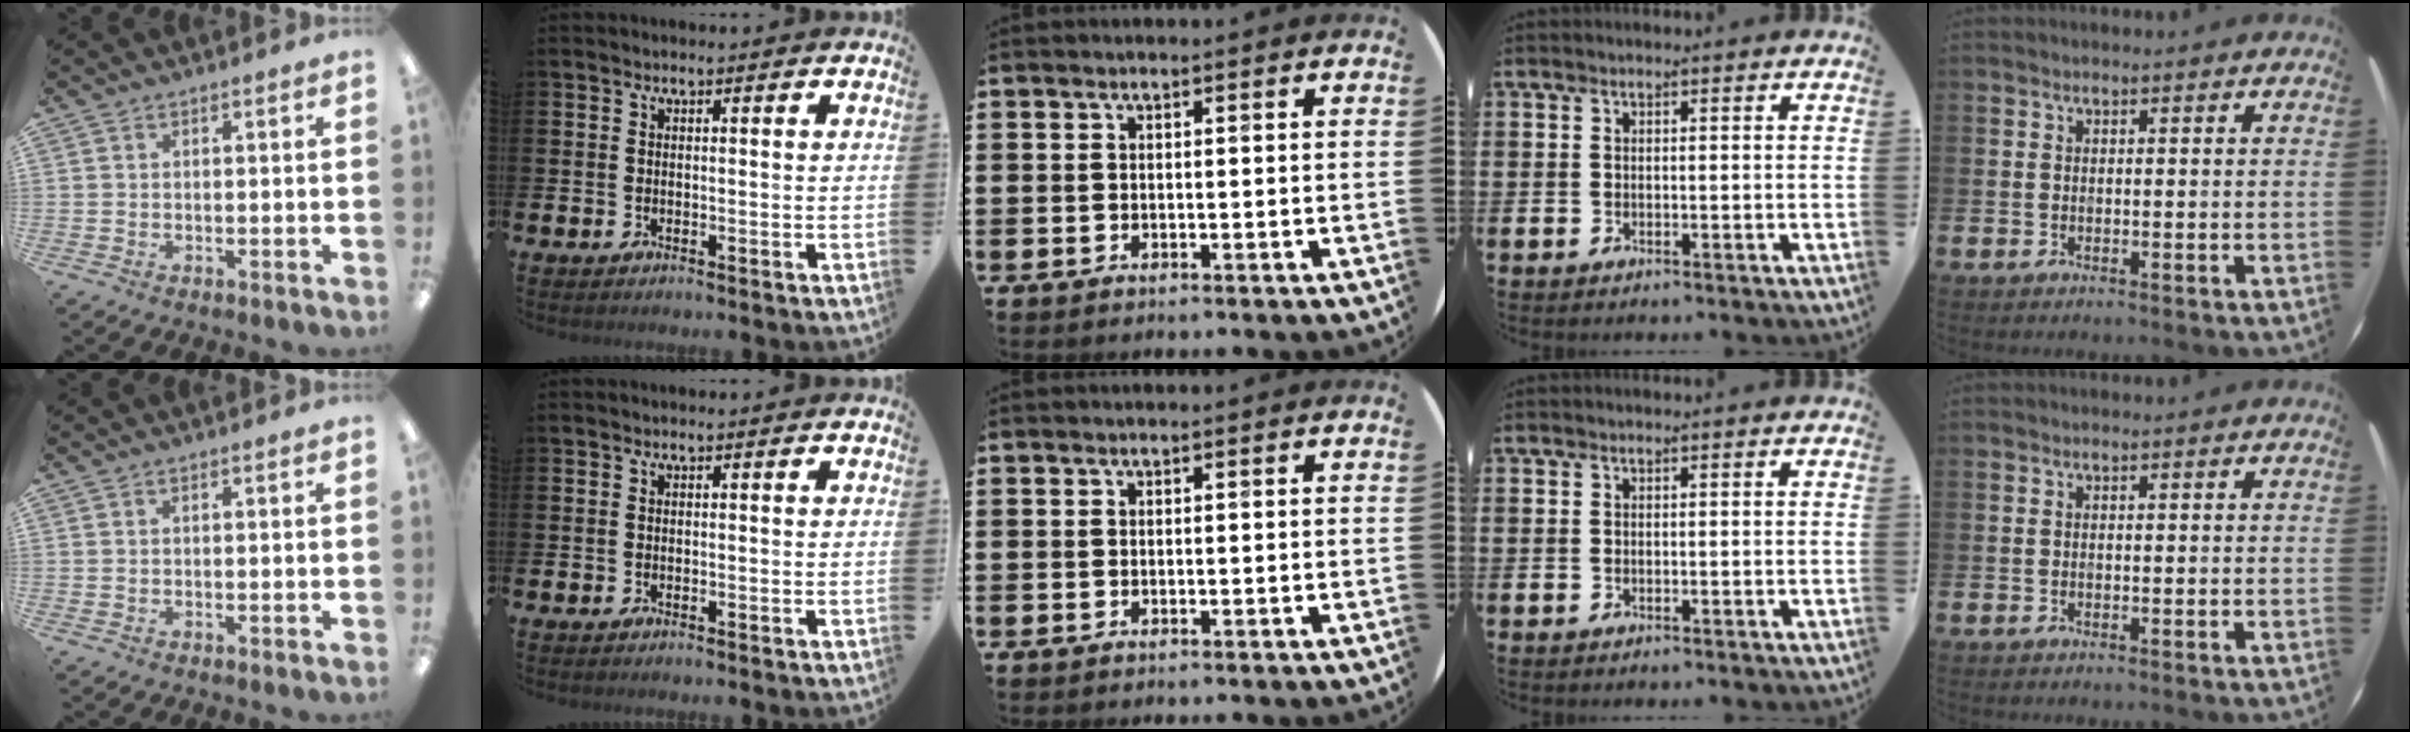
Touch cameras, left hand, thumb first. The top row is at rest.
{}